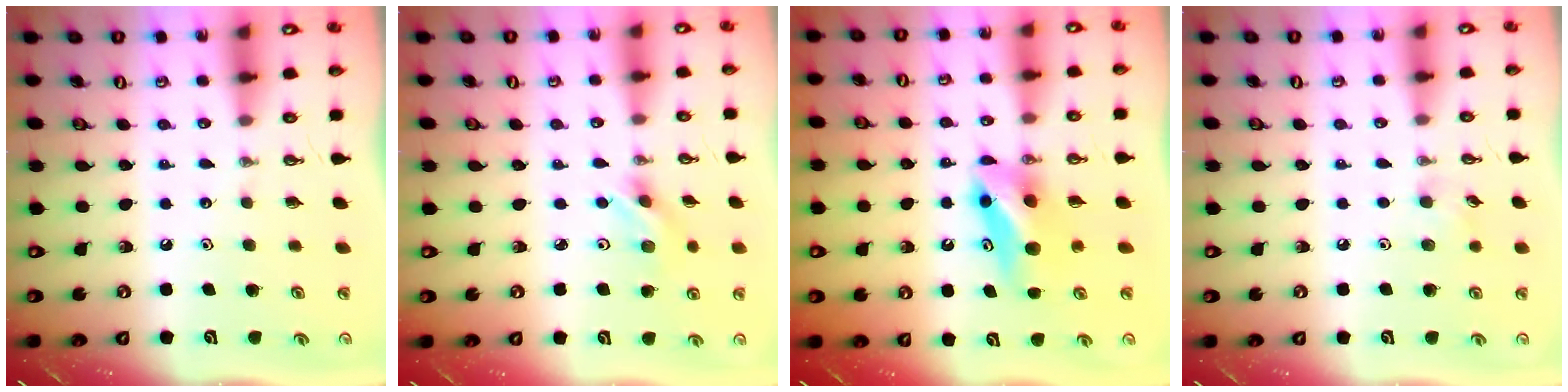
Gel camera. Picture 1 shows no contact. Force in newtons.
{"total": 3.0, "press": 3.0, "slide": 0.4}
{"total": 9.3, "press": 6.3, "slide": 6.9}
{"total": 5.4, "press": 5.2, "slide": 1.4}